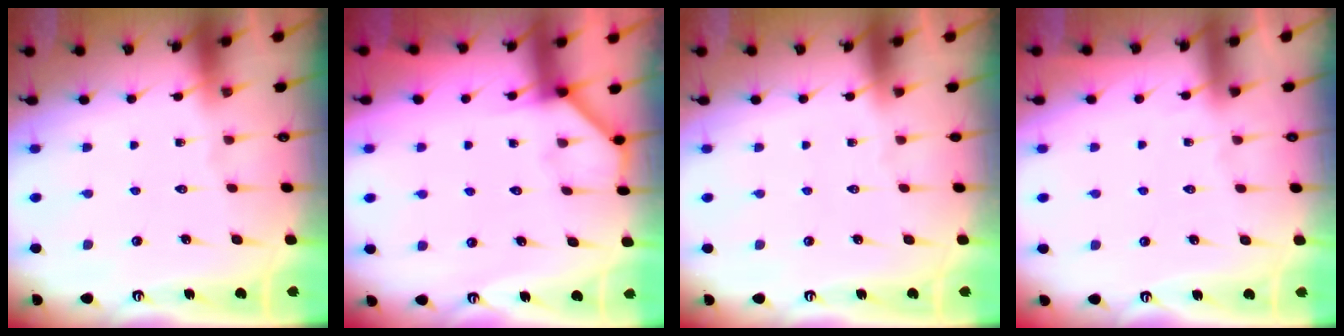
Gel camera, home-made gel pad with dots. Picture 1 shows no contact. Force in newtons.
{"total": 2.9, "press": 2.9, "slide": 0.5}
{"total": 0.0}
{"total": 3.4, "press": 3.3, "slide": 0.4}